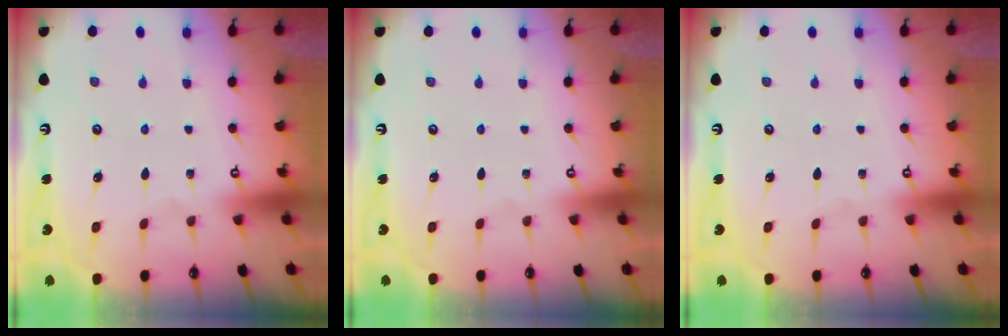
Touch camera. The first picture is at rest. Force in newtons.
{"total": 0.0}
{"total": 0.0}